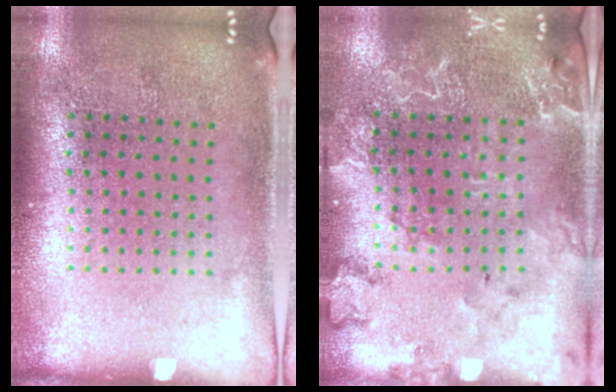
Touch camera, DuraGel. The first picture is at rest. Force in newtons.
{"total": 2.2, "press": 2.1, "slide": 0.5}